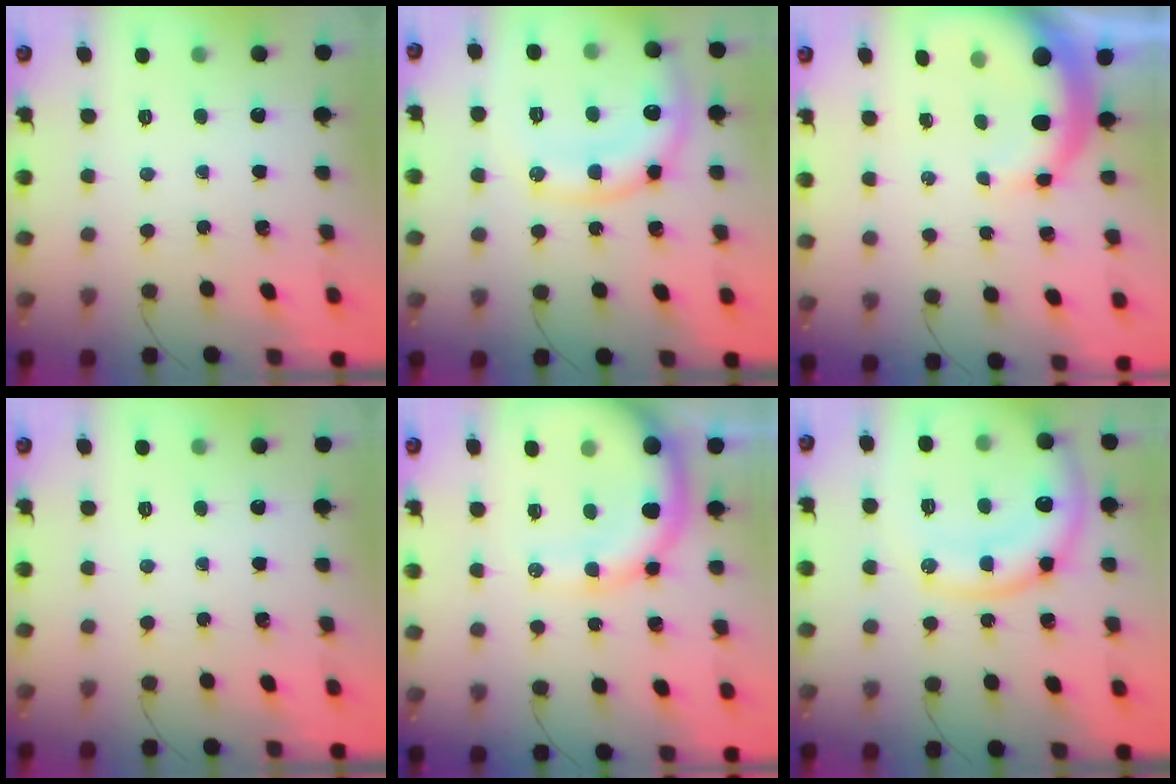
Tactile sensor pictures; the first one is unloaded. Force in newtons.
{"total": 14.7, "press": 14.6, "slide": 1.5}
{"total": 7.8, "press": 7.7, "slide": 1.4}
{"total": 0.0}
{"total": 15.1, "press": 14.6, "slide": 3.8}
{"total": 18.7, "press": 18.5, "slide": 2.2}